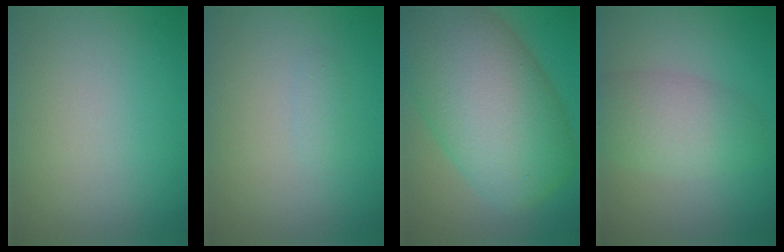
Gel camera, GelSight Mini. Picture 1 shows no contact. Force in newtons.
{"total": 0.7, "press": 0.7, "slide": 0.0}
{"total": 13.6, "press": 13.6, "slide": 0.3}
{"total": 4.3, "press": 4.3, "slide": 0.1}